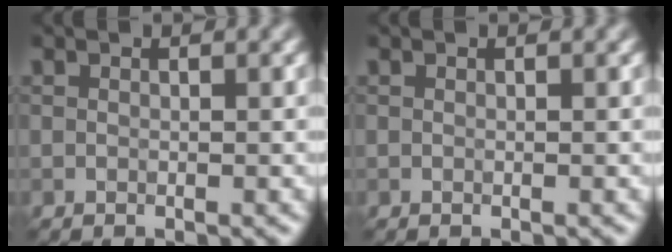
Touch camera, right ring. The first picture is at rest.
{"total": 0.0}